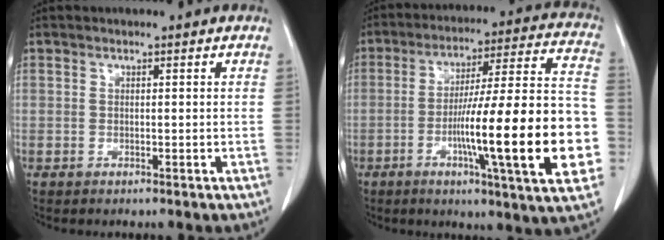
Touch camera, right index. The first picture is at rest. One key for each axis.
{"total": 24.1, "fx": -5.9, "fy": 1.3, "fz": 23.4, "tx": -0.290, "ty": 0.006, "tz": -0.088}